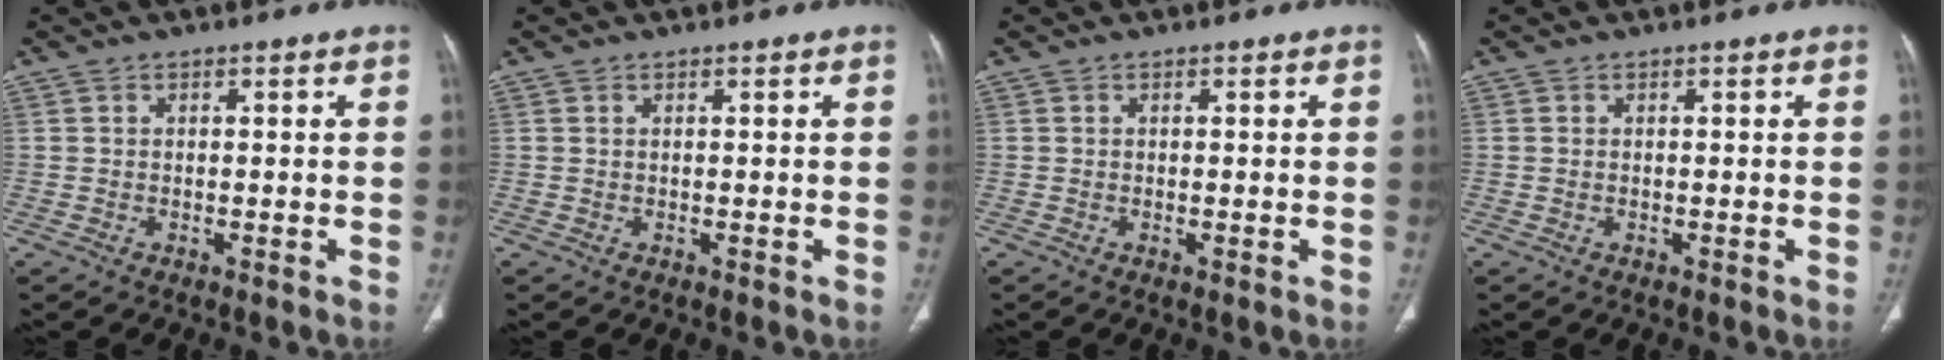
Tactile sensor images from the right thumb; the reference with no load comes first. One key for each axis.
{"total": 0.0}
{"total": 0.0}
{"total": 0.0}